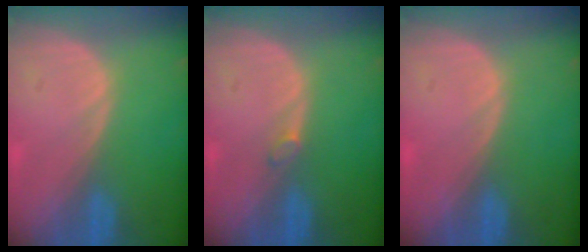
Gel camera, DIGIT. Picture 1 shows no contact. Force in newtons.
{"total": 0.9, "press": 0.9, "slide": 0.3}
{"total": 0.6, "press": 0.0, "slide": 0.6}